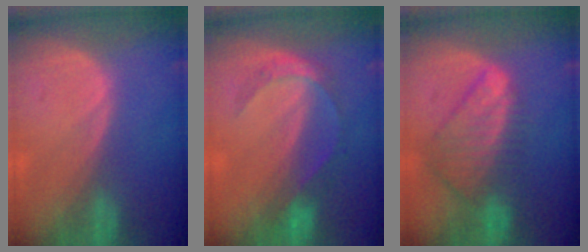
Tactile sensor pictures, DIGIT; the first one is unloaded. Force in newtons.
{"total": 5.0, "press": 4.8, "slide": 1.2}
{"total": 8.9, "press": 7.6, "slide": 4.5}